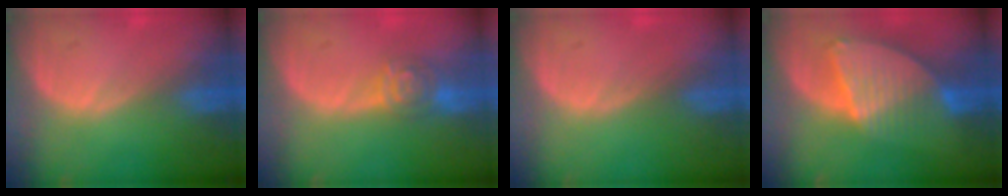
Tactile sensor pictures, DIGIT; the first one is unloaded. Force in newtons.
{"total": 4.6, "press": 4.2, "slide": 1.9}
{"total": 0.0}
{"total": 8.4, "press": 7.3, "slide": 4.1}